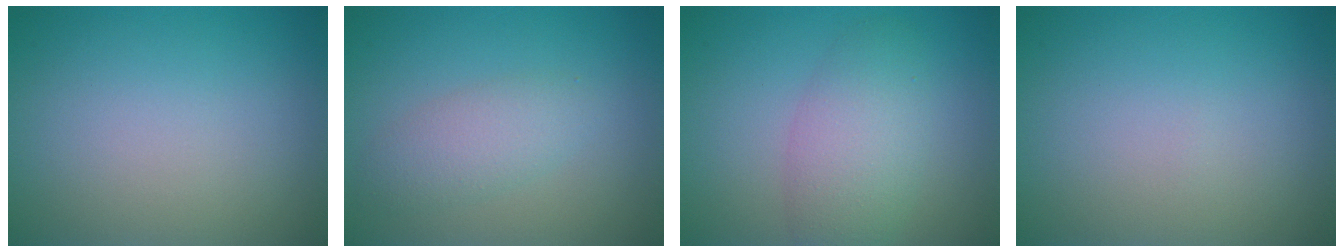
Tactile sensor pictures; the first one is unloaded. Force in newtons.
{"total": 2.7, "press": 2.7, "slide": 0.1}
{"total": 4.2, "press": 4.2, "slide": 0.1}
{"total": 0.0}